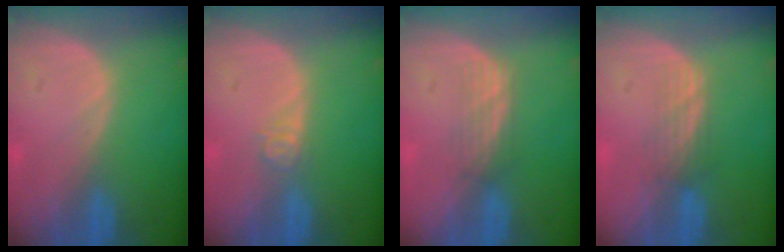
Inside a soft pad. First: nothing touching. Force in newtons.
{"total": 2.4, "press": 2.0, "slide": 1.3}
{"total": 2.9, "press": 2.6, "slide": 1.4}
{"total": 2.9, "press": 2.6, "slide": 1.3}